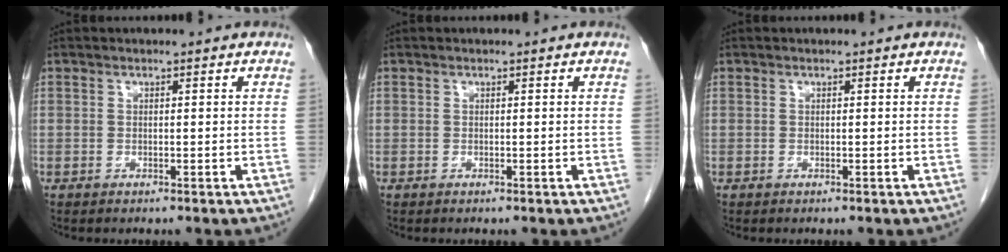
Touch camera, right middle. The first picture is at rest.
{"total": 0.0}
{"total": 0.0}